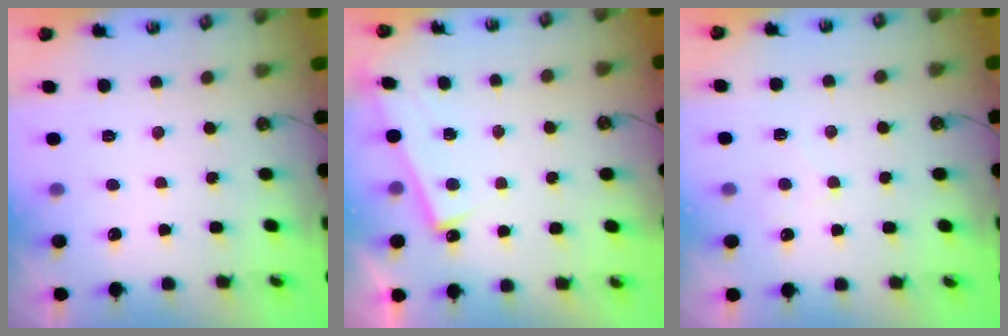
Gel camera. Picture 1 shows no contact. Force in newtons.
{"total": 6.3, "press": 6.3, "slide": 0.2}
{"total": 1.6, "press": 1.5, "slide": 0.4}